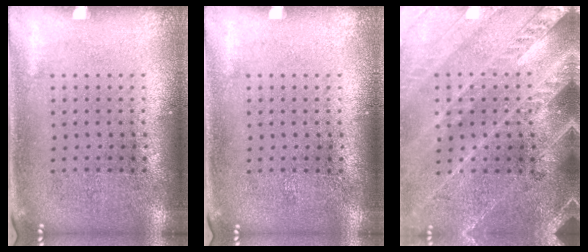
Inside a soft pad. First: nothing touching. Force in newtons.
{"total": 0.0}
{"total": 2.9, "press": 2.7, "slide": 1.1}